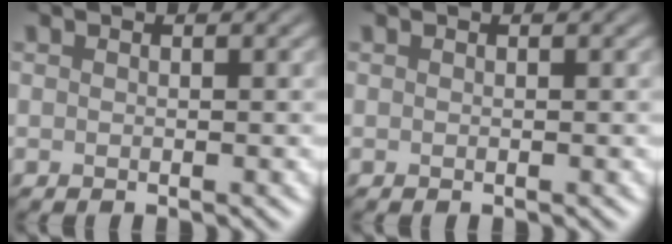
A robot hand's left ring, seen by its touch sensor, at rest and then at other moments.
{"total": 0.0}